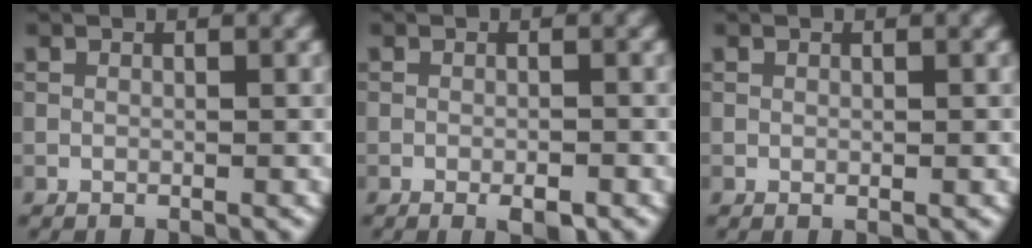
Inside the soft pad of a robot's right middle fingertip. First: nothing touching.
{"total": 1.7, "force": [-1.0, 0.5, 1.3], "torque": [-0.018, -0.003, -0.014]}
{"total": 0.0}